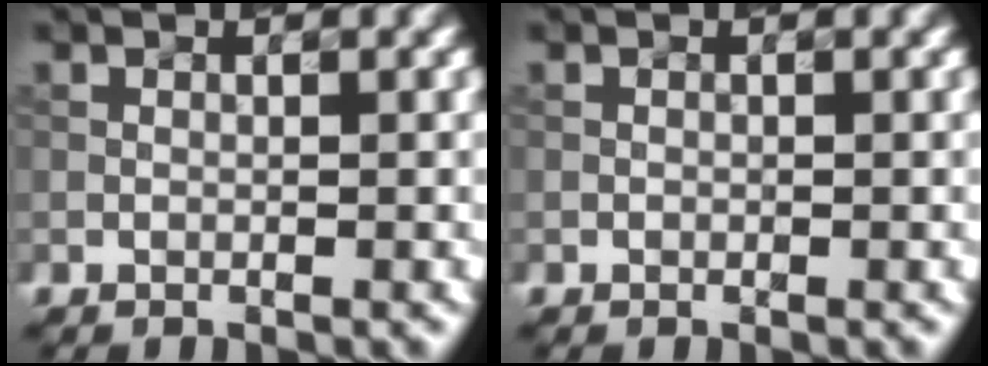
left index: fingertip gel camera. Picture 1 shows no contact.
{"total": 0.0}